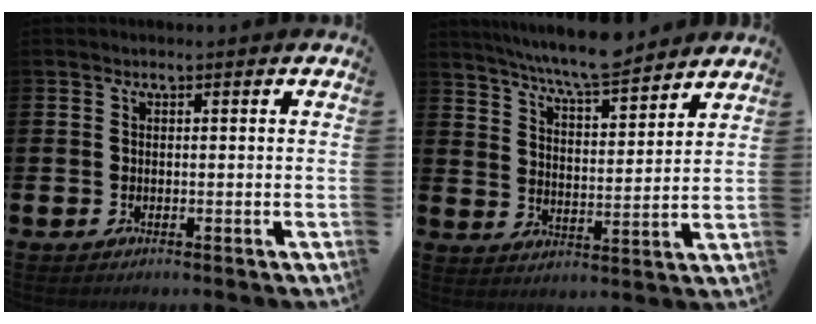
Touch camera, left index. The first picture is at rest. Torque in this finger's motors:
{"motor_torque": [0.32, -0.40, 0.90, 0.21]}